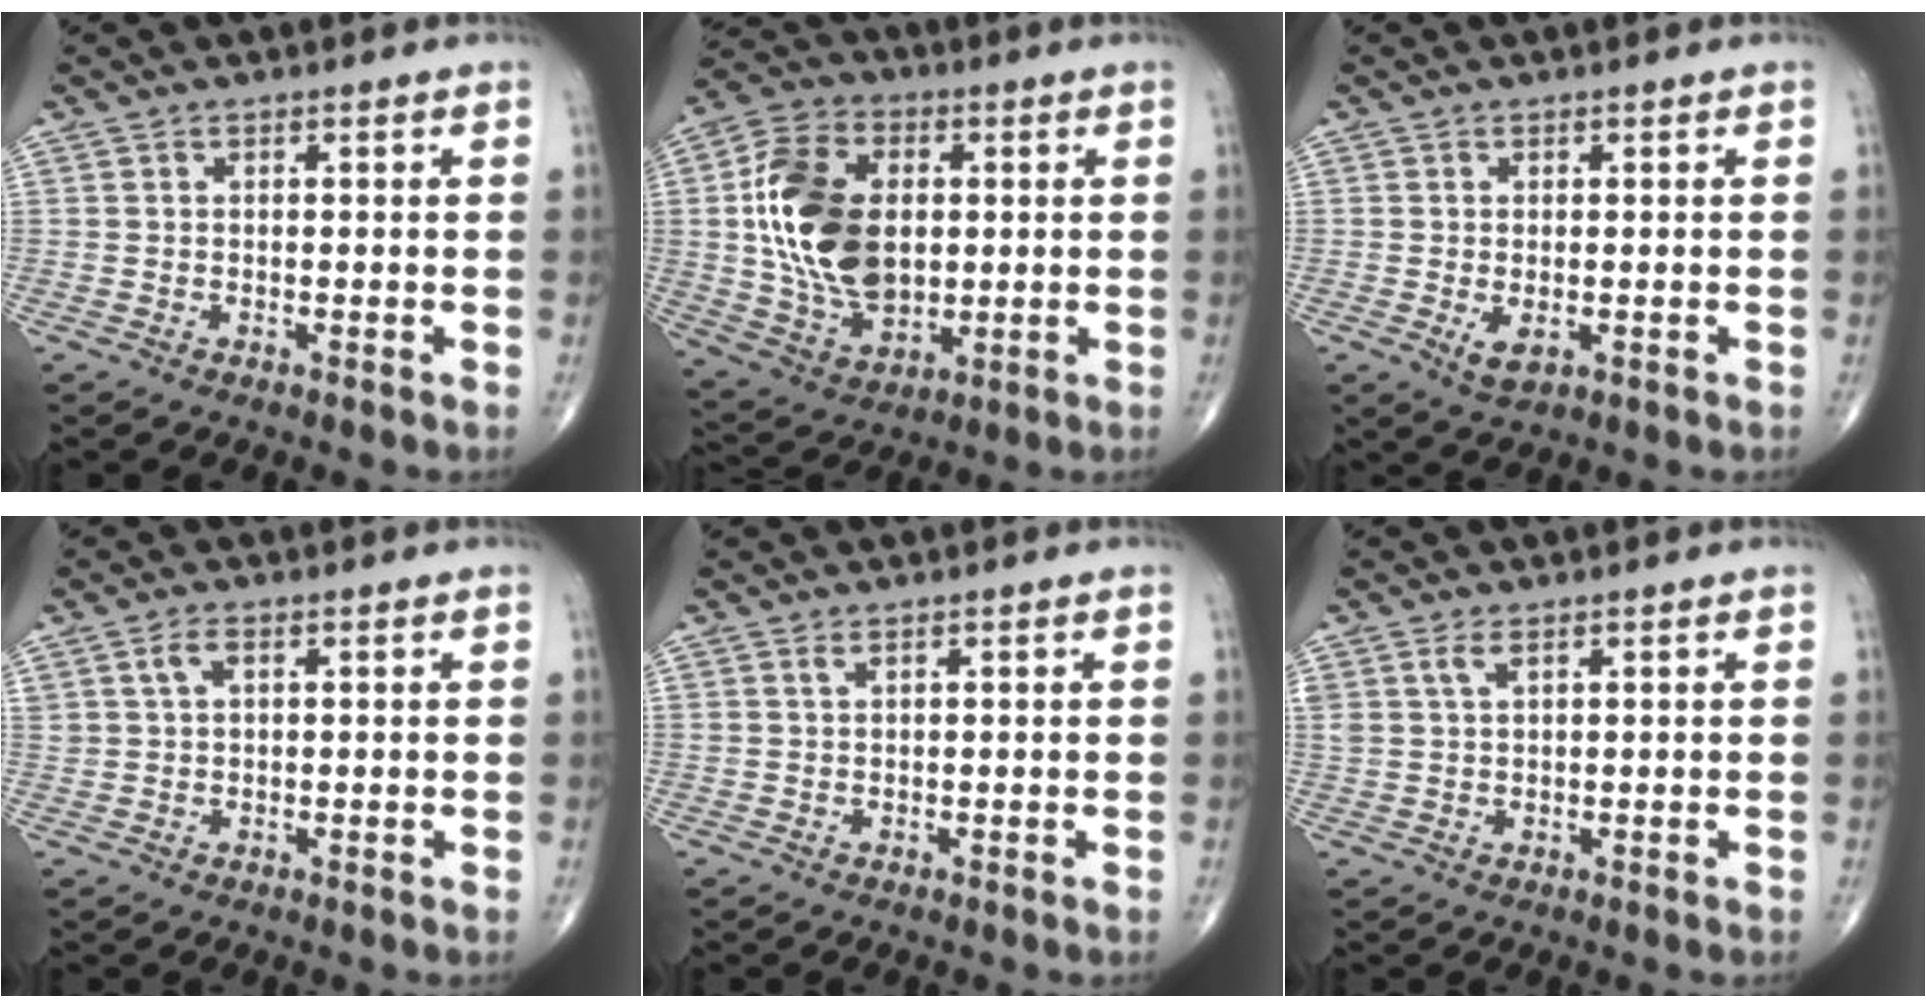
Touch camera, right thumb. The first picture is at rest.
{"total": 18.9, "force": [1.6, 12.4, 14.1], "torque": [-0.244, -0.001, 0.036]}
{"total": 2.9, "force": [-0.5, 1.5, 2.4], "torque": [-0.040, -0.007, -0.003]}
{"total": 2.4, "force": [1.0, 1.4, 1.7], "torque": [-0.032, 0.003, 0.022]}
{"total": 0.7, "force": [0.5, 0.1, 0.4], "torque": [-0.009, 0.001, 0.013]}
{"total": 2.3, "force": [1.3, 1.0, 1.6], "torque": [-0.038, 0.003, 0.033]}